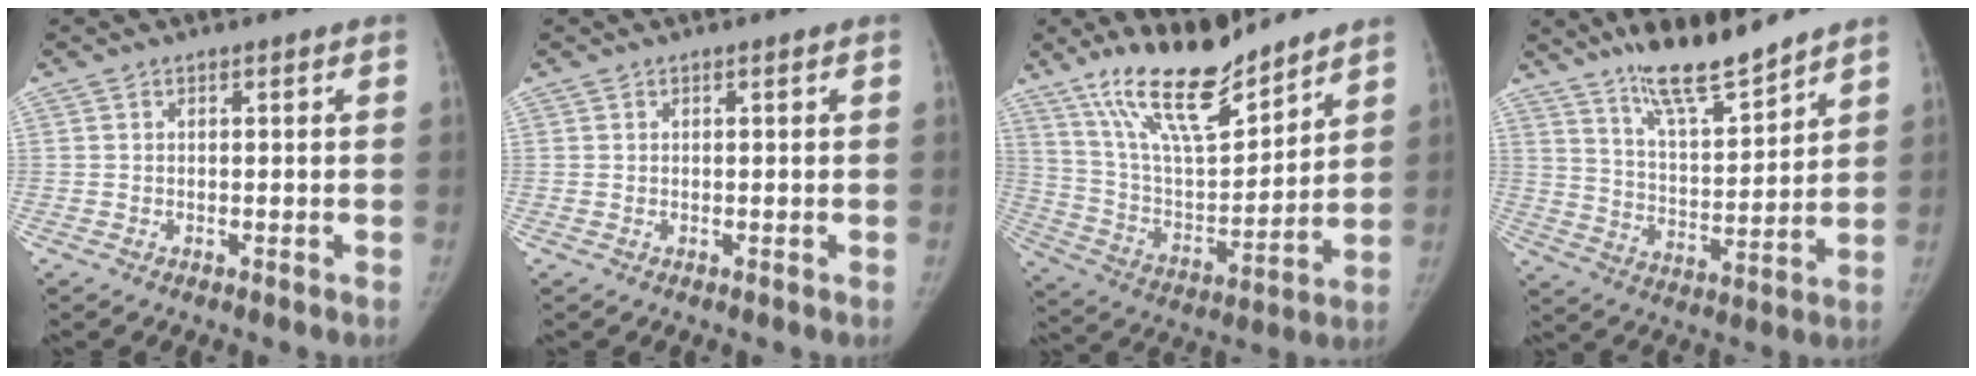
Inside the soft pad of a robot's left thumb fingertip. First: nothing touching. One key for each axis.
{"total": 0.0}
{"total": 18.0, "fx": 14.1, "fy": 5.2, "fz": 9.9, "tx": -0.137, "ty": -0.084, "tz": 0.261}
{"total": 12.7, "fx": 10.4, "fy": 2.3, "fz": 6.8, "tx": -0.094, "ty": -0.073, "tz": 0.185}